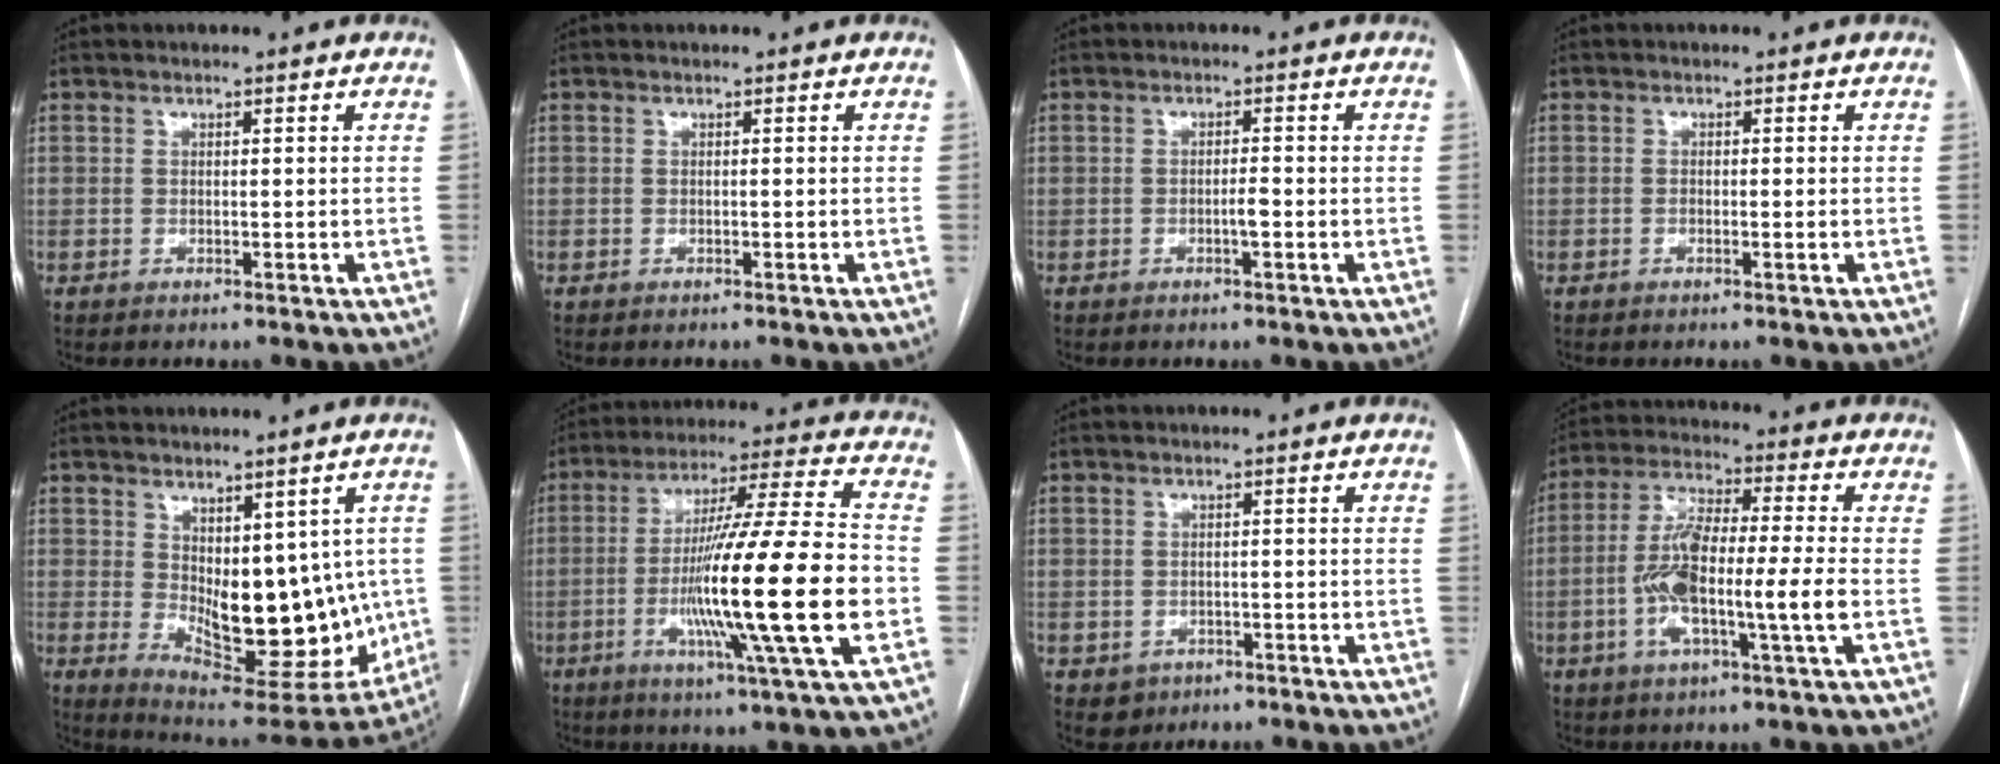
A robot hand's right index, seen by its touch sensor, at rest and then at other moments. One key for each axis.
{"total": 0.0}
{"total": 1.6, "fx": -0.4, "fy": 0.3, "fz": 1.5, "tx": -0.028, "ty": 0.001, "tz": -0.007}
{"total": 1.2, "fx": -0.2, "fy": 0.3, "fz": 1.1, "tx": -0.021, "ty": -0.001, "tz": -0.001}
{"total": 17.6, "fx": -0.9, "fy": 8.6, "fz": 15.3, "tx": -0.204, "ty": -0.014, "tz": 0.016}
{"total": 22.2, "fx": -4.6, "fy": -0.6, "fz": 21.7, "tx": -0.363, "ty": -0.016, "tz": -0.088}
{"total": 2.9, "fx": -1.3, "fy": 2.6, "fz": 0.4, "tx": -0.001, "ty": 0.006, "tz": -0.011}
{"total": 13.4, "fx": -2.7, "fy": 1.1, "fz": 13.1, "tx": -0.256, "ty": 0.005, "tz": -0.055}